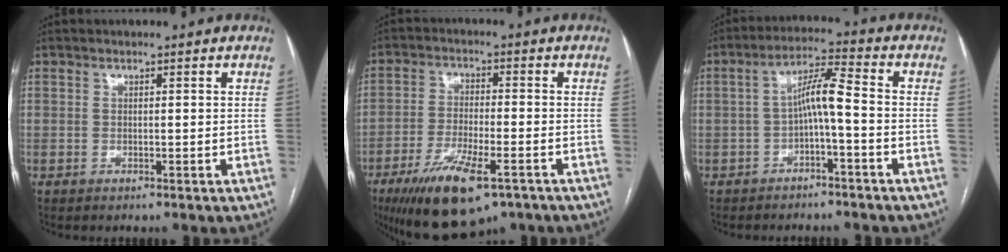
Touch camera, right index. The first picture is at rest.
{"total": 13.0, "force": [-7.8, 3.5, 9.8], "torque": [-0.177, -0.023, -0.126]}
{"total": 6.1, "force": [-1.4, 0.4, 5.9], "torque": [-0.104, 0.027, -0.025]}